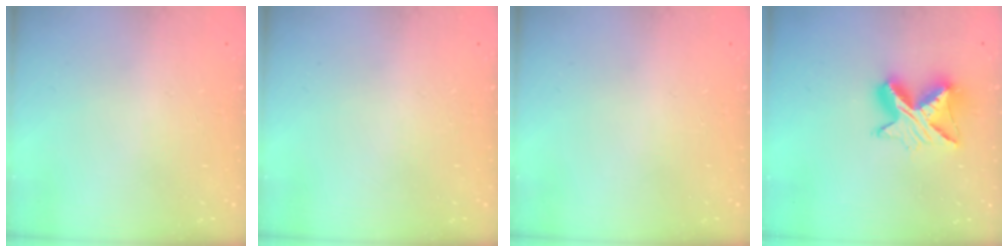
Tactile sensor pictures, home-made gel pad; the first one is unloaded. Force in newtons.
{"total": 0.0}
{"total": 0.0}
{"total": 10.5, "press": 10.4, "slide": 1.0}